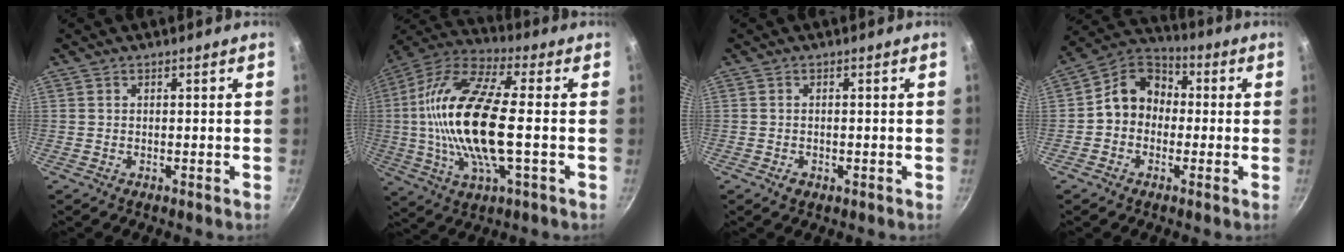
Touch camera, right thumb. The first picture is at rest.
{"total": 21.4, "force": [-0.8, 7.5, 20.1], "torque": [-0.401, 0.019, -0.030]}
{"total": 1.6, "force": [-0.7, 1.0, 1.0], "torque": [-0.017, 0.000, -0.011]}
{"total": 10.0, "force": [-0.3, 8.3, 5.4], "torque": [-0.051, 0.036, -0.031]}